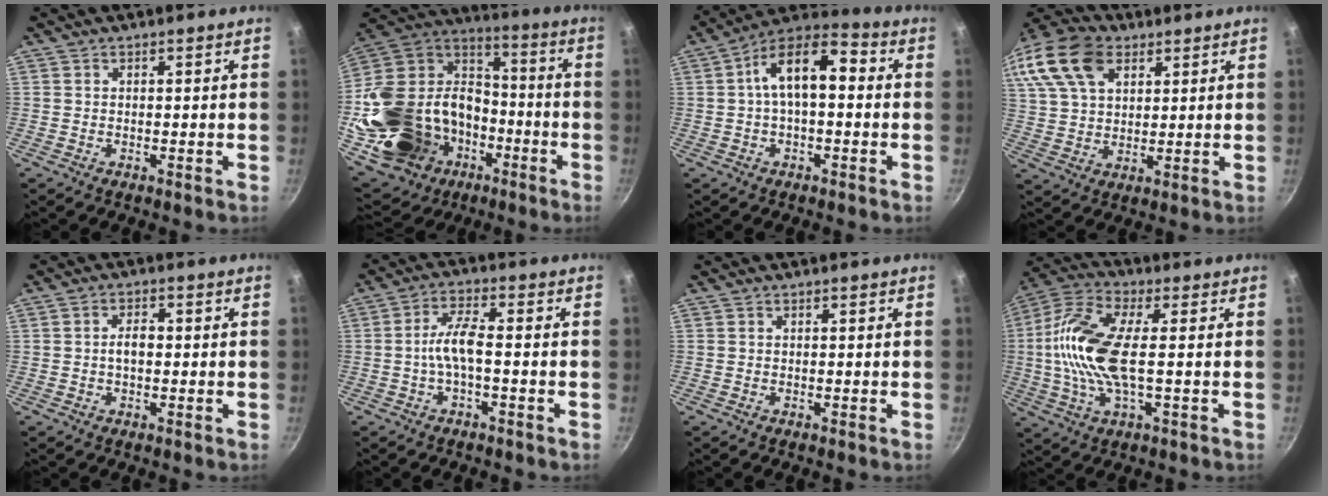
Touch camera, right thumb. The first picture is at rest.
{"total": 32.6, "force": [-10.9, 24.3, 18.8], "torque": [-0.315, 0.076, -0.167]}
{"total": 12.2, "force": [1.0, 6.1, 10.5], "torque": [-0.154, 0.042, 0.002]}
{"total": 19.9, "force": [9.4, 12.6, 12.1], "torque": [-0.261, 0.021, 0.174]}
{"total": 3.1, "force": [-0.1, 1.9, 2.5], "torque": [-0.036, 0.012, -0.004]}
{"total": 5.5, "force": [-1.3, 1.5, 5.1], "torque": [-0.111, 0.026, -0.032]}
{"total": 0.0}
{"total": 15.0, "force": [0.4, 5.5, 13.9], "torque": [-0.295, 0.016, -0.007]}